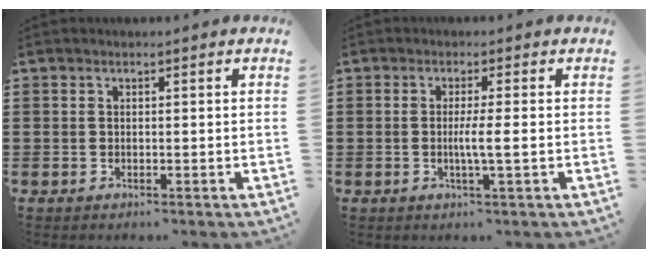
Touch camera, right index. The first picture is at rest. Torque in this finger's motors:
{"motor_torque": [1.29, 0.40, 0.14, 0.06]}